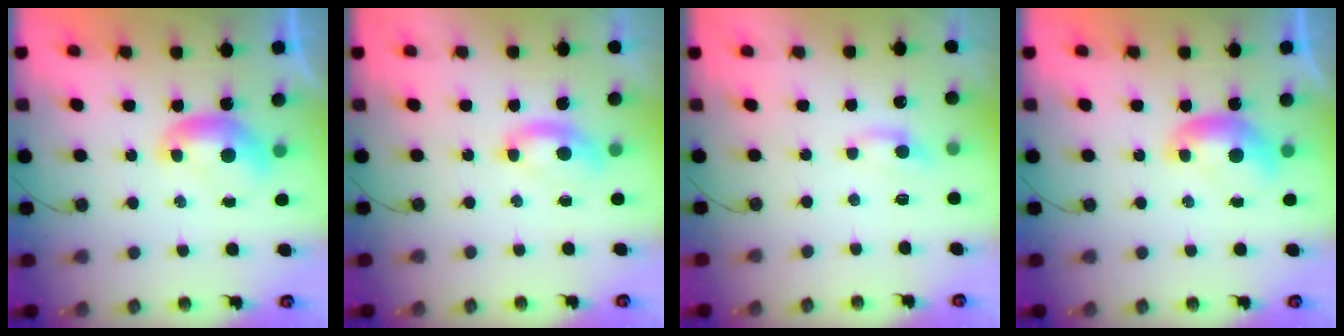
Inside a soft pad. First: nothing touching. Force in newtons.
{"total": 1.5, "press": 1.4, "slide": 0.6}
{"total": 0.7, "press": 0.5, "slide": 0.5}
{"total": 0.0}